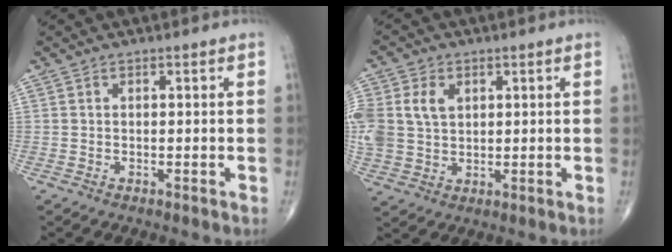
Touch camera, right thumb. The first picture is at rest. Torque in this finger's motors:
{"motor_torque": [0.15, 0.16, 0.87, 0.37, 0.30]}